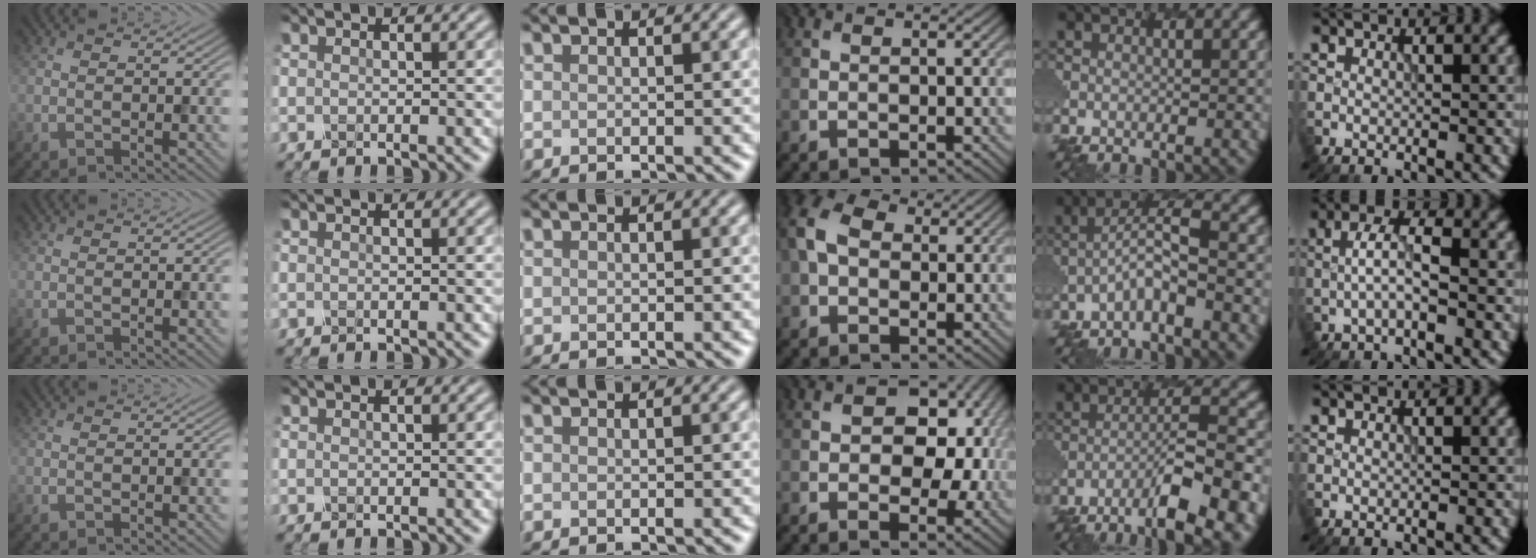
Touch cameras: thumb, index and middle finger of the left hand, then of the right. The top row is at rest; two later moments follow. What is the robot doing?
{"motion": "dispense", "object": "pipette"}